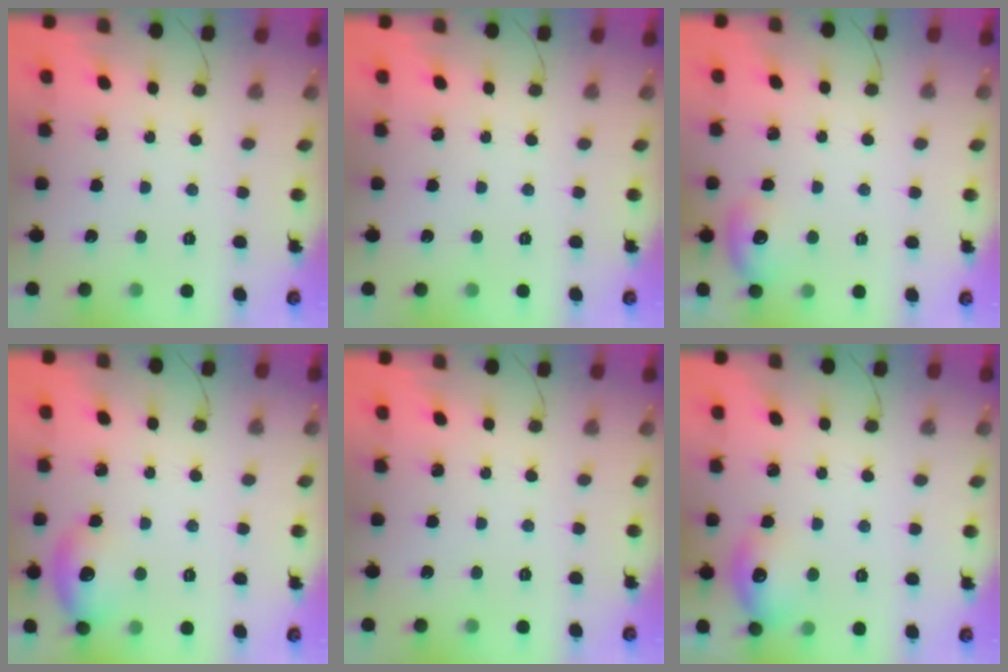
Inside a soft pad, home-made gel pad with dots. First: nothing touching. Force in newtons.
{"total": 0.0}
{"total": 7.7, "press": 7.6, "slide": 1.4}
{"total": 10.8, "press": 10.0, "slide": 4.0}
{"total": 0.0}
{"total": 11.3, "press": 11.3, "slide": 0.4}